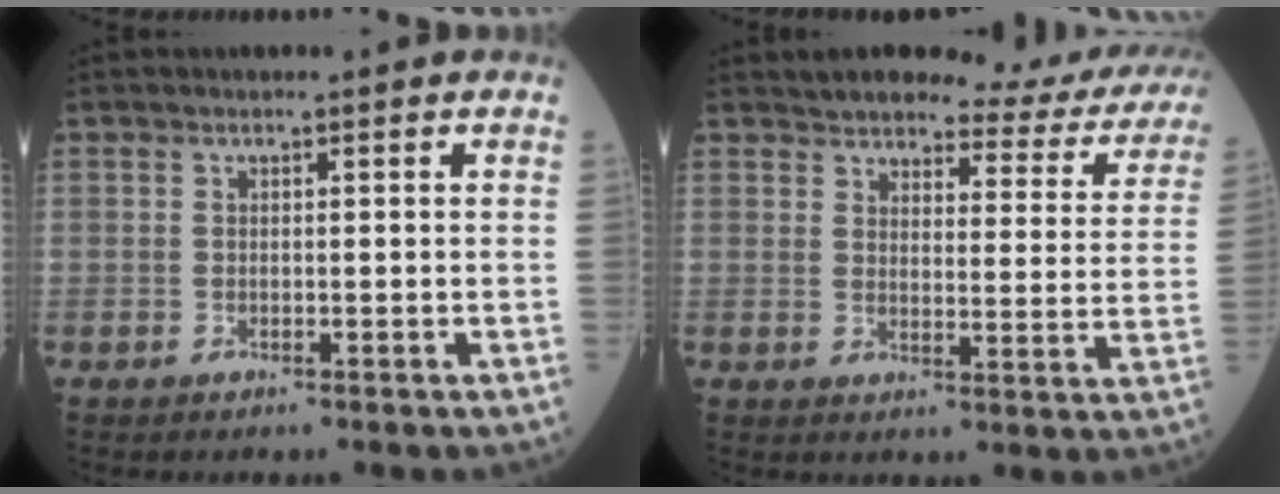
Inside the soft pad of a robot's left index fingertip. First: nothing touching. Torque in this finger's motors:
{"motor_torque": [1.06, -1.08, 0.05, 0.04]}